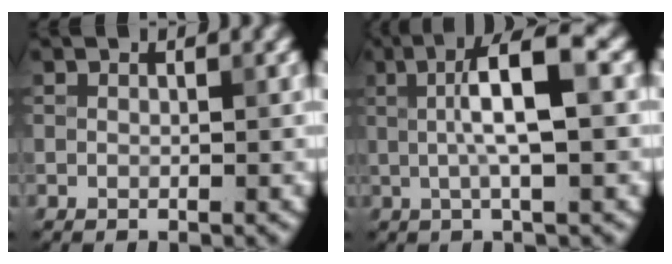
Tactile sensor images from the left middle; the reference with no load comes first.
{"total": 6.1, "force": [1.0, 1.1, 5.9], "torque": [-0.098, 0.017, 0.012]}